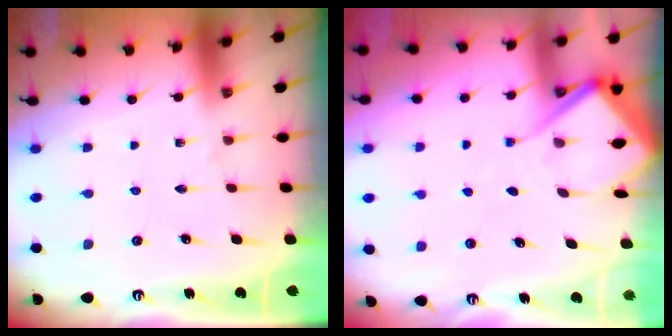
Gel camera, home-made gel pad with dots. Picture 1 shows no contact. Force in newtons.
{"total": 6.6, "press": 6.6, "slide": 0.6}